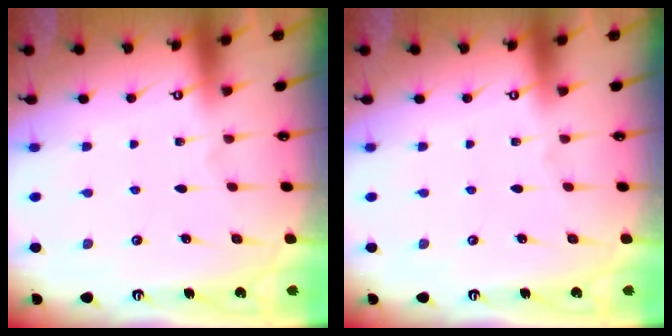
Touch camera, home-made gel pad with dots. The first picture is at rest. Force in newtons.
{"total": 0.0}